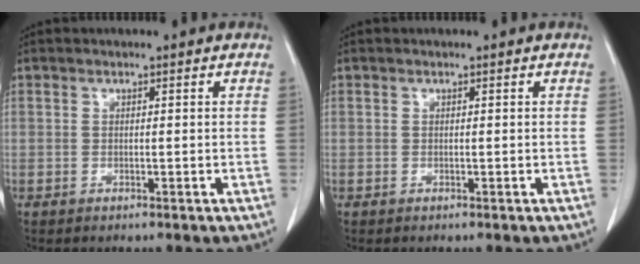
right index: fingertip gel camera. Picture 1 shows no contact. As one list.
[{"total": 0.0}]